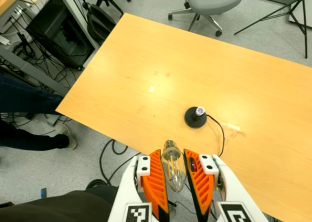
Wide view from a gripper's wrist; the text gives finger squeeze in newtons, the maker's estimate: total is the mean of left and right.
{"total": 14.0, "left": 15.3, "right": 12.7}